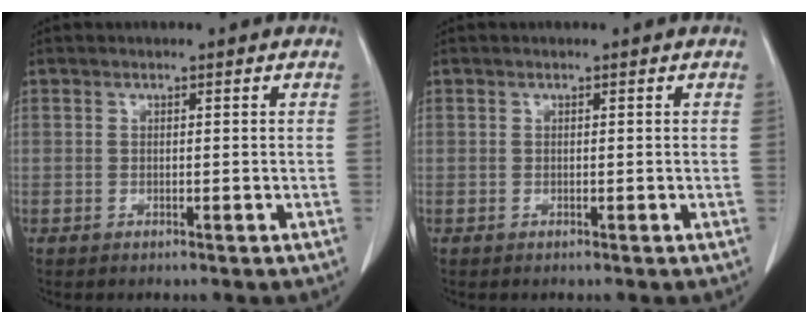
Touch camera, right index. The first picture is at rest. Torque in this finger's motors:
{"motor_torque": [0.00, 0.00, 0.01, 0.00]}